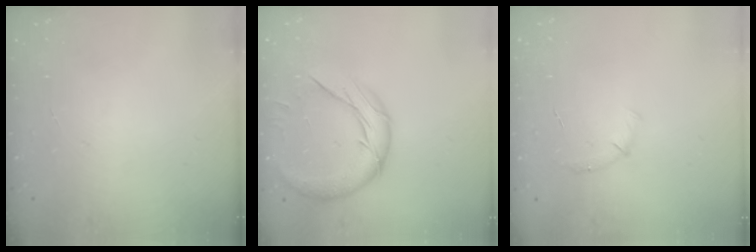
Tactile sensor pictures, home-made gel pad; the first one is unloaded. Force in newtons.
{"total": 13.3, "press": 13.2, "slide": 1.0}
{"total": 5.5, "press": 5.2, "slide": 1.6}